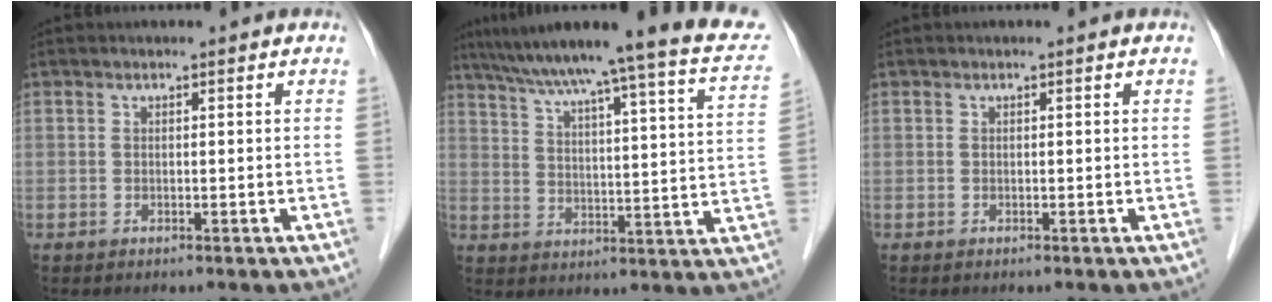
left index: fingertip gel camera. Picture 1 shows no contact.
{"total": 23.1, "force": [18.7, 0.9, 13.4], "torque": [-0.205, -0.008, 0.241]}
{"total": 0.0}